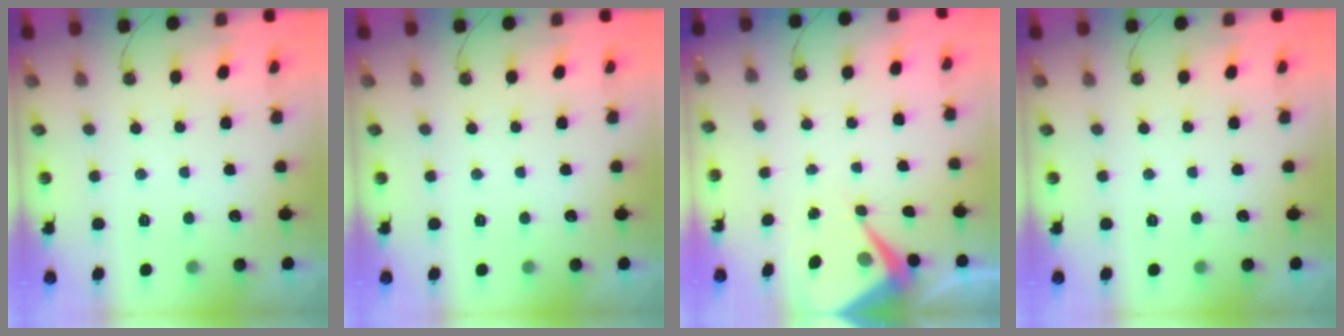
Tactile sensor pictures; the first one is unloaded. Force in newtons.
{"total": 0.0}
{"total": 6.5, "press": 6.5, "slide": 0.5}
{"total": 0.0}